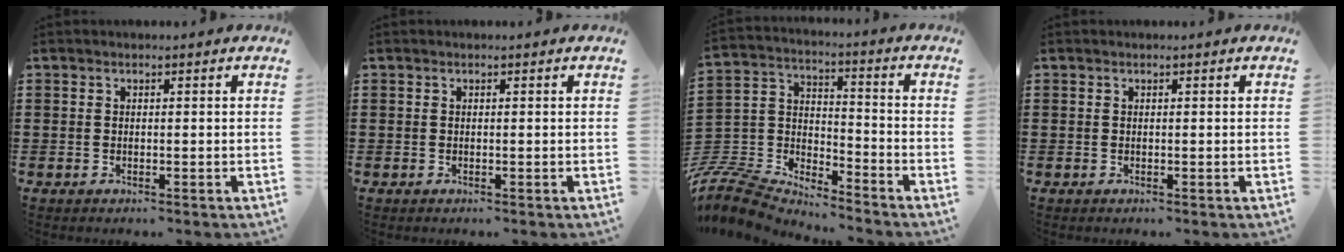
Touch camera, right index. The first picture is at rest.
{"total": 0.0}
{"total": 8.0, "force": [-7.6, 1.9, 1.7], "torque": [-0.072, -0.008, -0.165]}
{"total": 0.0}